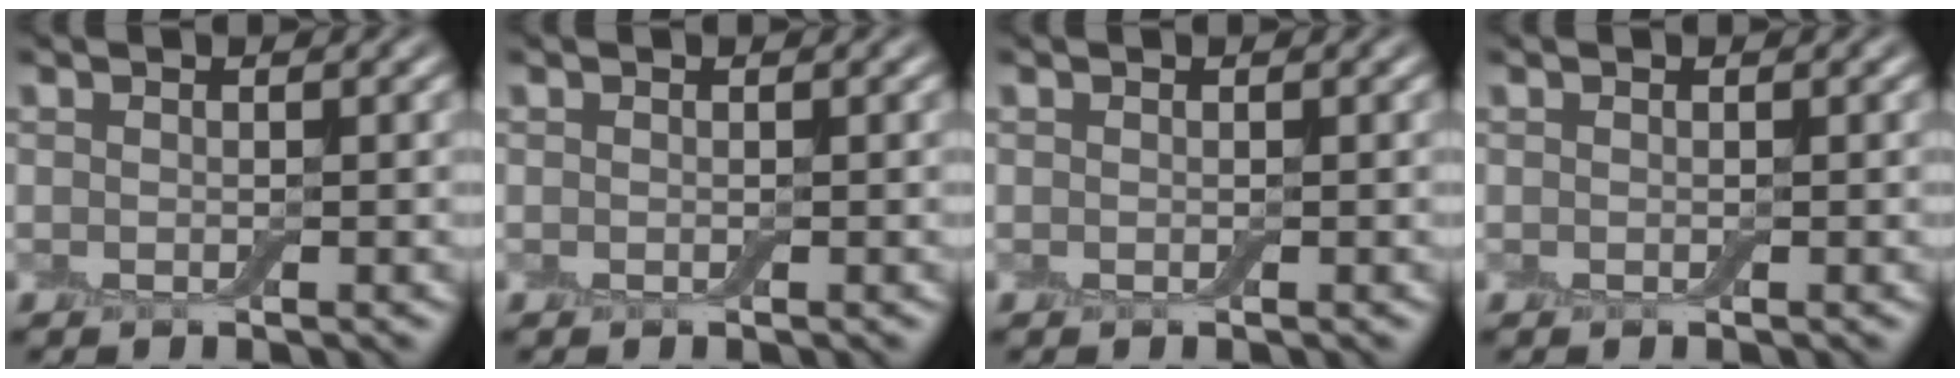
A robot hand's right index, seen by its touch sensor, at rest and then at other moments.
{"total": 0.0}
{"total": 0.0}
{"total": 0.0}